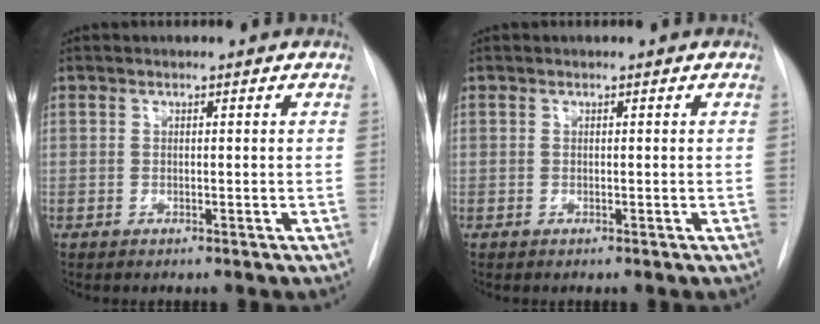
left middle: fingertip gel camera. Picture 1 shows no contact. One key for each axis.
{"total": 0.0}